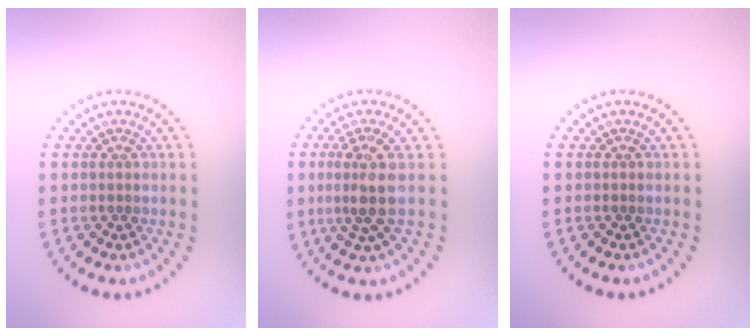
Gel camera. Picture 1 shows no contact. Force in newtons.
{"total": 3.1, "press": 2.5, "slide": 1.8}
{"total": 0.0}